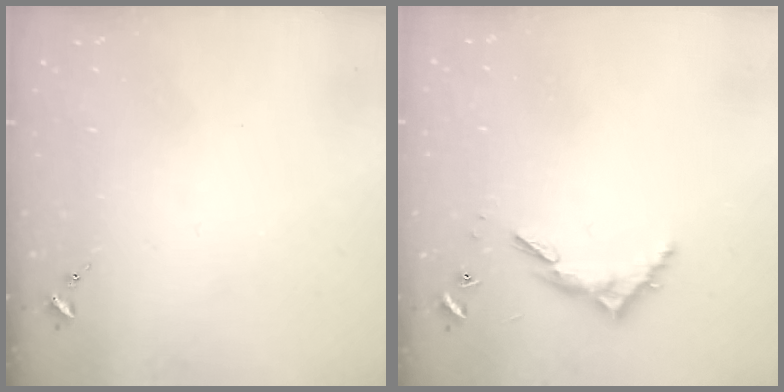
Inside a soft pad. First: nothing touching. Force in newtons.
{"total": 6.3, "press": 6.3, "slide": 0.5}